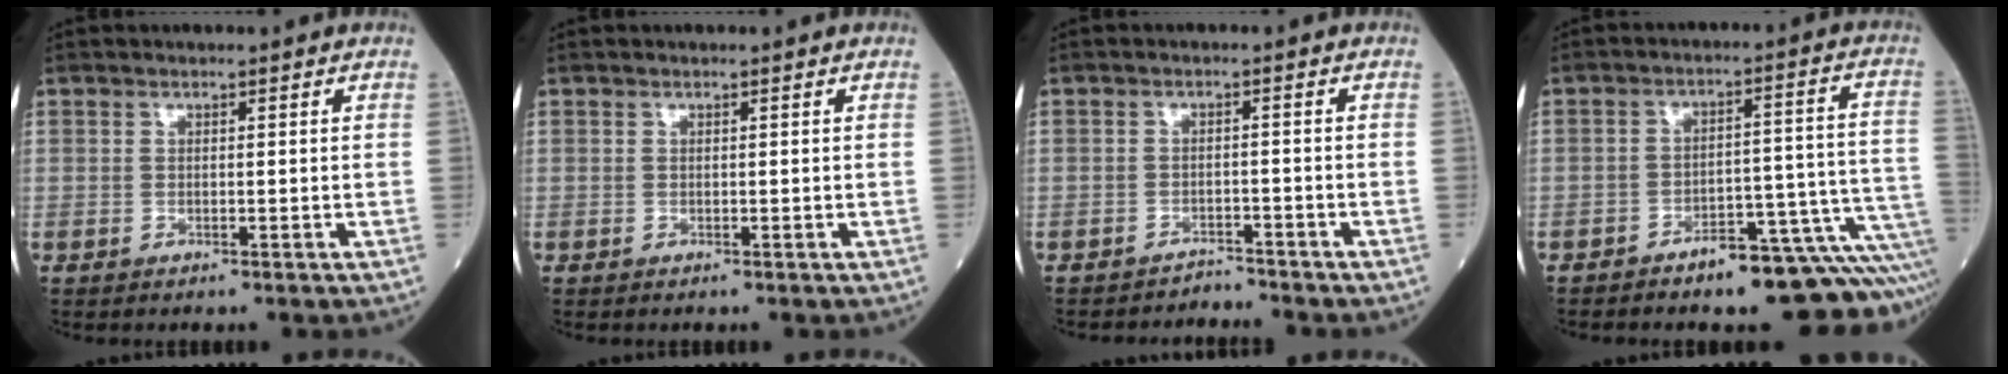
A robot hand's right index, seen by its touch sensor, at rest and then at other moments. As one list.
[{"total": 0.0}, {"total": 2.6, "force": [-2.3, 0.0, -1.2], "torque": [0.026, -0.006, -0.035]}, {"total": 12.7, "force": [-10.4, 1.9, 7.1], "torque": [-0.027, 0.060, -0.135]}]